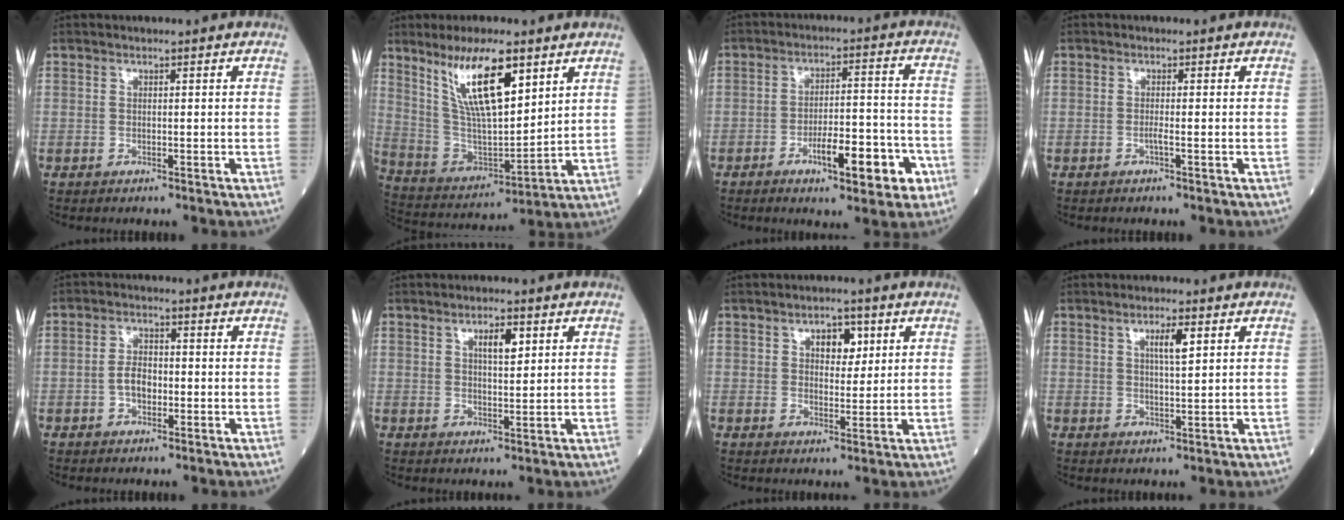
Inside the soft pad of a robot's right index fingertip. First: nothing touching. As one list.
[{"total": 14.7, "force": [8.2, 3.4, 11.7], "torque": [-0.223, 0.002, 0.161]}, {"total": 10.1, "force": [-4.6, 2.6, 8.6], "torque": [-0.128, 0.014, -0.064]}, {"total": 0.8, "force": [-0.4, -0.2, 0.6], "torque": [-0.010, 0.002, -0.010]}, {"total": 3.4, "force": [-0.8, 2.0, 2.6], "torque": [-0.050, 0.009, -0.018]}, {"total": 3.7, "force": [1.6, 1.0, 3.1], "torque": [-0.052, 0.000, 0.026]}, {"total": 4.3, "force": [1.8, 2.3, 3.1], "torque": [-0.043, 0.006, 0.027]}, {"total": 3.4, "force": [1.5, 0.3, 3.1], "torque": [-0.053, 0.000, 0.023]}]